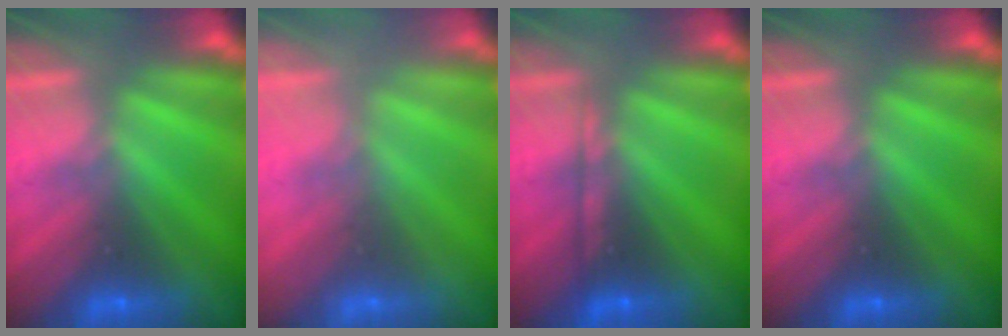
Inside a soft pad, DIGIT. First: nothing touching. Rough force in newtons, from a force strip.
{"total": 2.1}
{"total": 2.2}
{"total": 0.0}